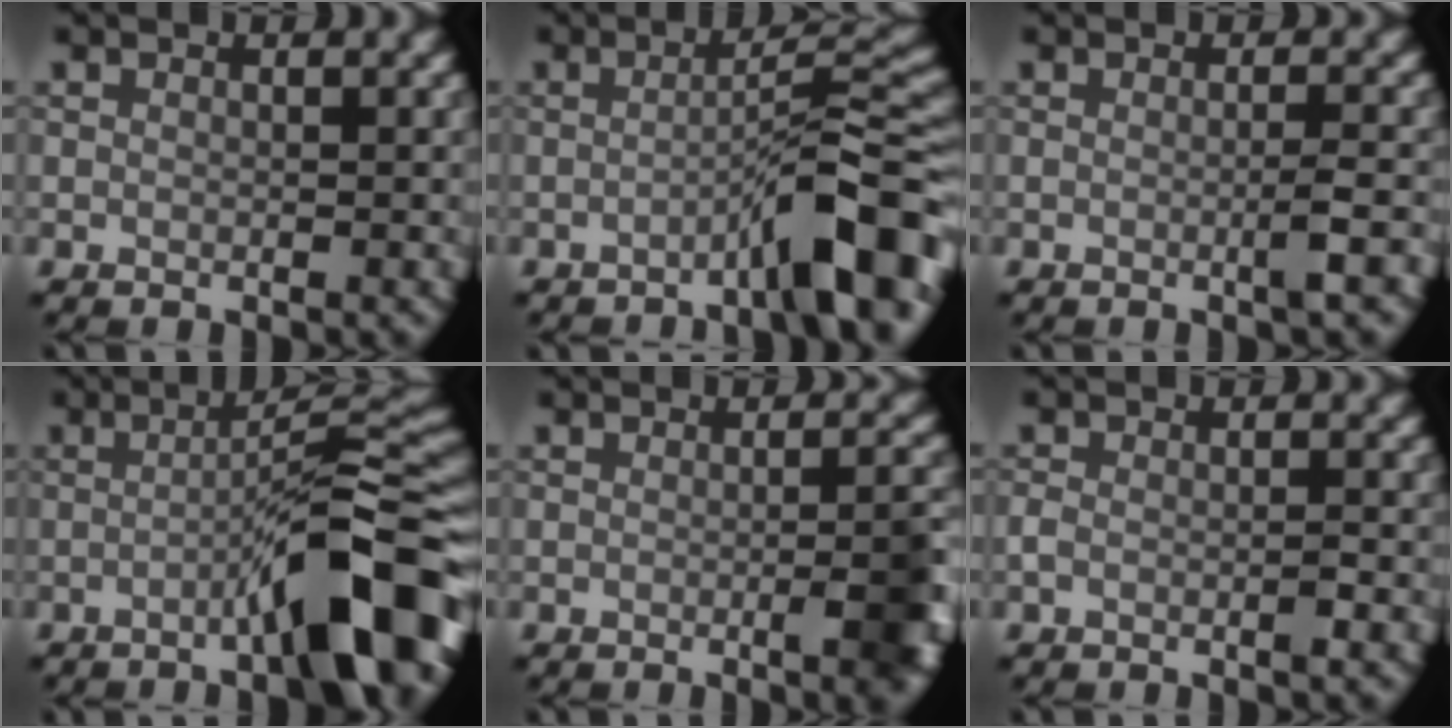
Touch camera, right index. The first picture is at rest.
{"total": 7.2, "force": [-3.7, 0.9, 6.1], "torque": [-0.084, 0.025, -0.067]}
{"total": 1.9, "force": [-0.5, 0.2, 1.8], "torque": [-0.028, 0.003, -0.014]}
{"total": 10.2, "force": [-4.0, 1.8, 9.2], "torque": [-0.117, 0.021, -0.069]}
{"total": 4.6, "force": [-1.1, 1.0, 4.4], "torque": [-0.054, 0.005, -0.017]}
{"total": 1.6, "force": [-0.8, 0.6, 1.2], "torque": [-0.023, 0.002, -0.021]}